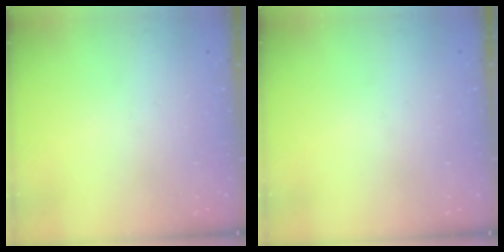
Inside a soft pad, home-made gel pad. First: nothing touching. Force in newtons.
{"total": 0.0}